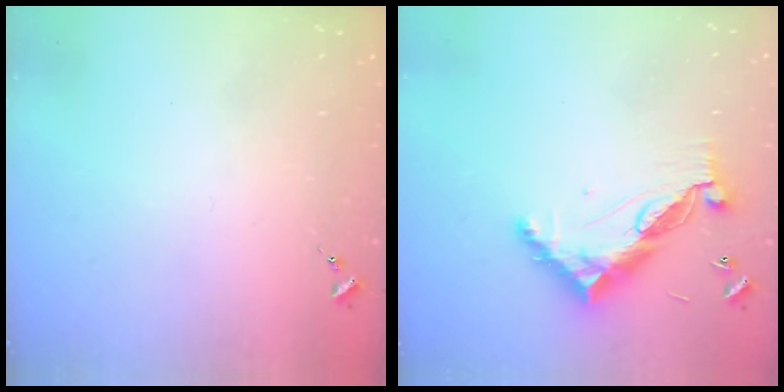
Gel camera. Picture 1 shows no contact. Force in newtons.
{"total": 11.5, "press": 11.4, "slide": 1.0}